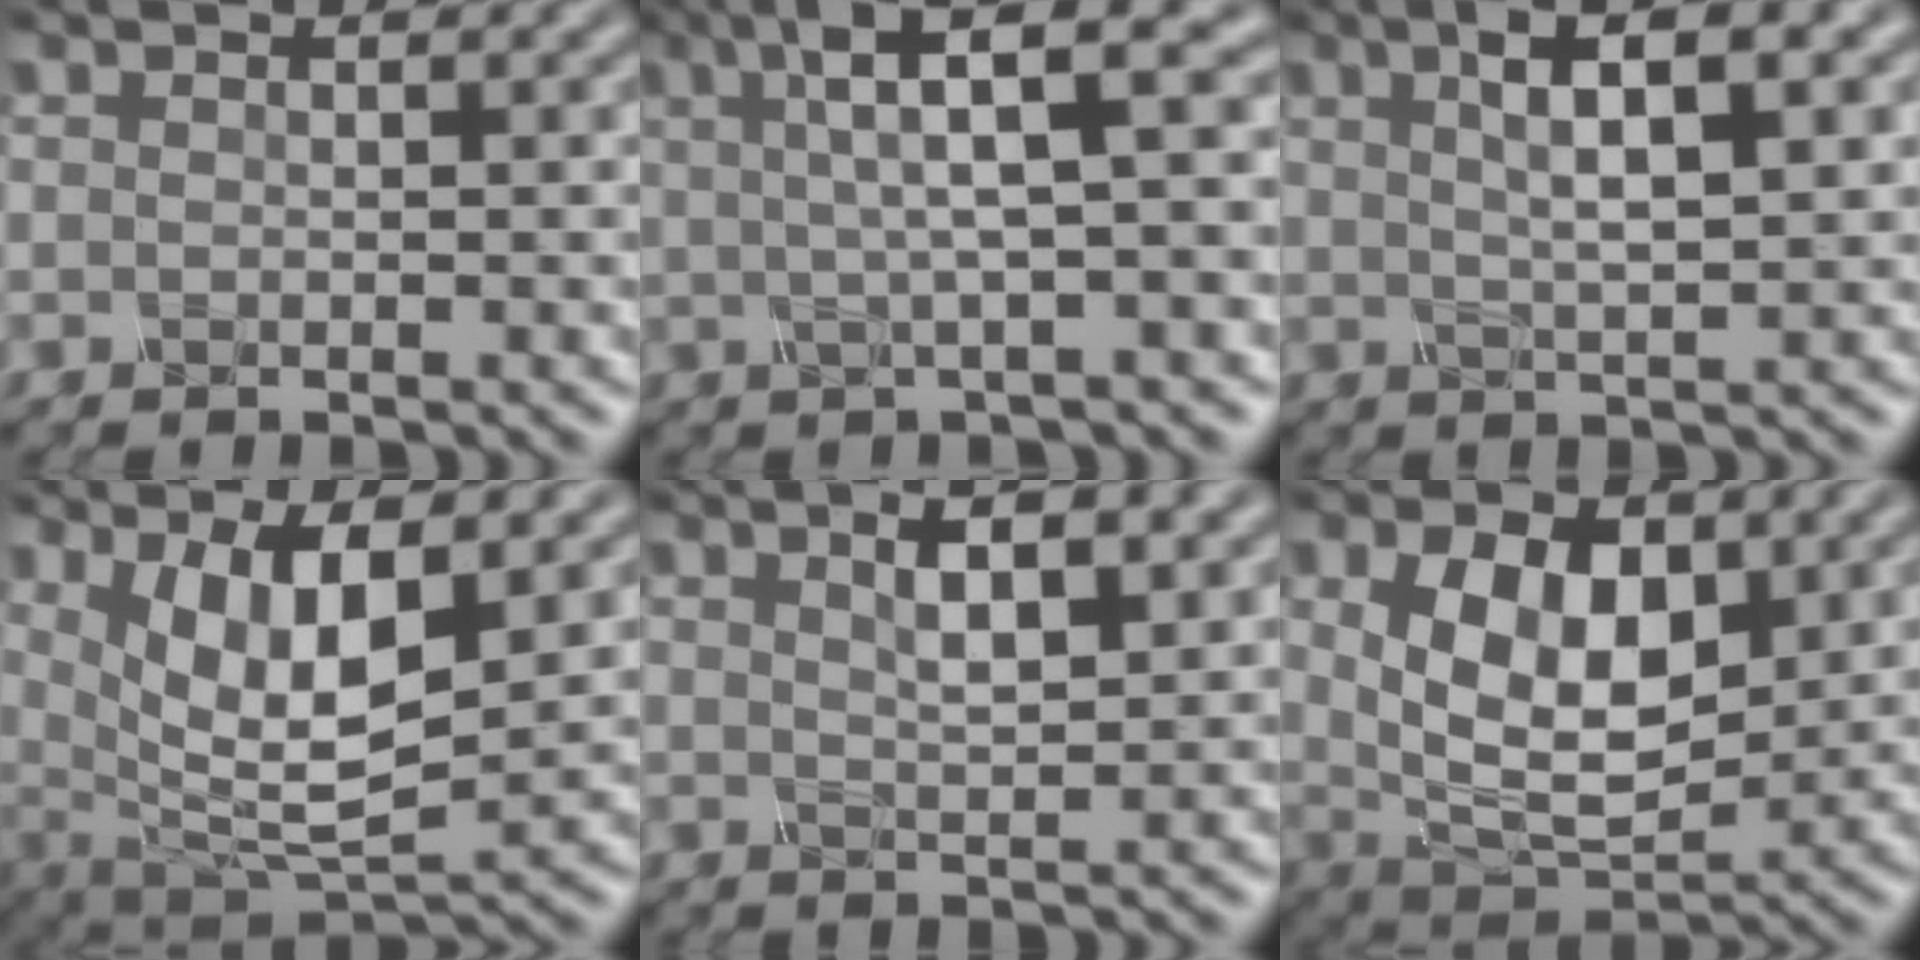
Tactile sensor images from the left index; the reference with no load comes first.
{"total": 7.8, "force": [2.8, 1.6, 7.1], "torque": [-0.103, 0.026, 0.047]}
{"total": 6.1, "force": [2.1, 1.3, 5.6], "torque": [-0.093, 0.009, 0.042]}
{"total": 8.2, "force": [1.8, 3.1, 7.3], "torque": [-0.151, -0.010, 0.048]}
{"total": 3.8, "force": [1.4, 1.0, 3.3], "torque": [-0.058, 0.004, 0.032]}
{"total": 7.4, "force": [1.4, 4.3, 5.9], "torque": [-0.116, -0.009, 0.032]}